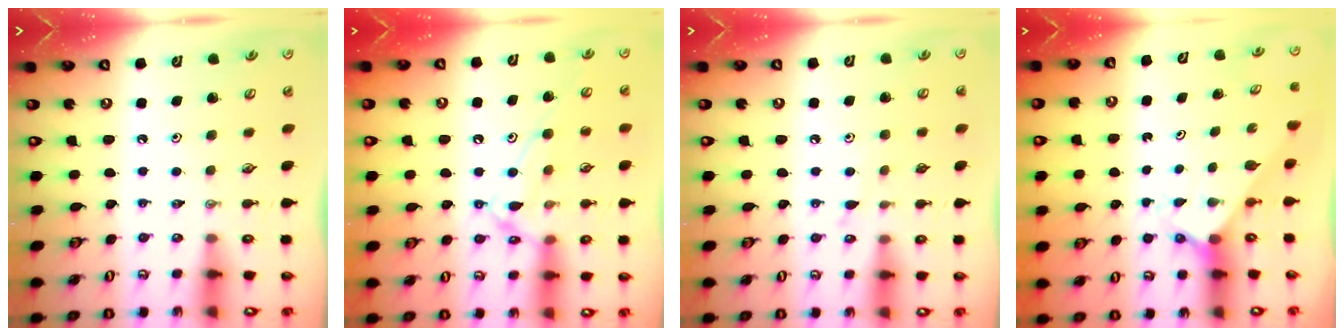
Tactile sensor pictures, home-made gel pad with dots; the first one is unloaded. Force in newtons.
{"total": 12.1, "press": 12.1, "slide": 0.7}
{"total": 6.3, "press": 6.3, "slide": 0.5}
{"total": 1.8, "press": 1.8, "slide": 0.1}